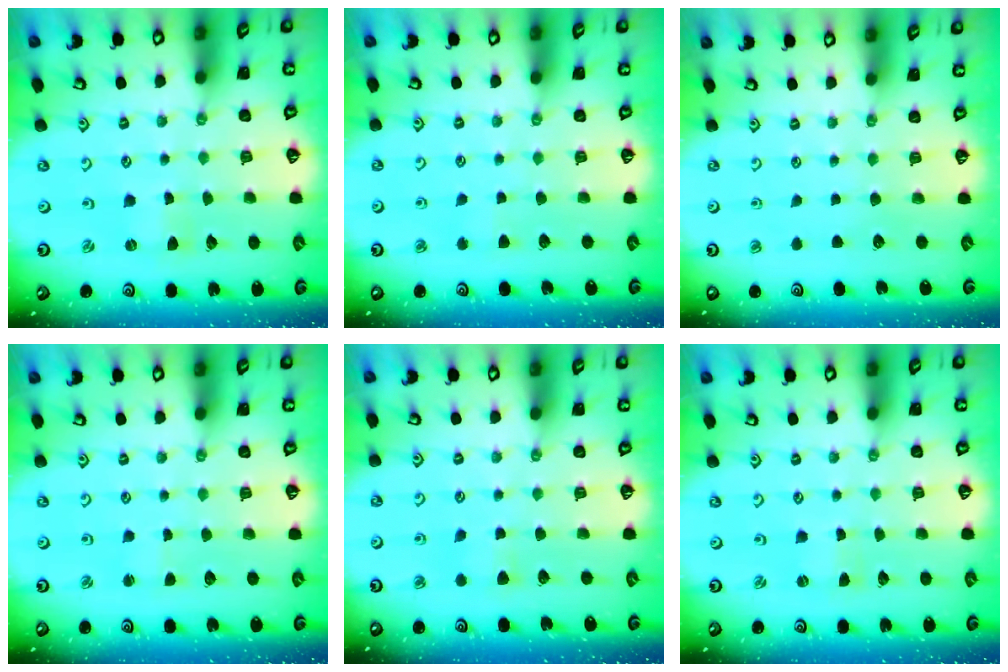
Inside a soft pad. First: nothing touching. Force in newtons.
{"total": 2.4, "press": 2.4, "slide": 0.3}
{"total": 0.0}
{"total": 1.1, "press": 1.1, "slide": 0.2}
{"total": 4.1, "press": 4.1, "slide": 0.6}
{"total": 0.0}